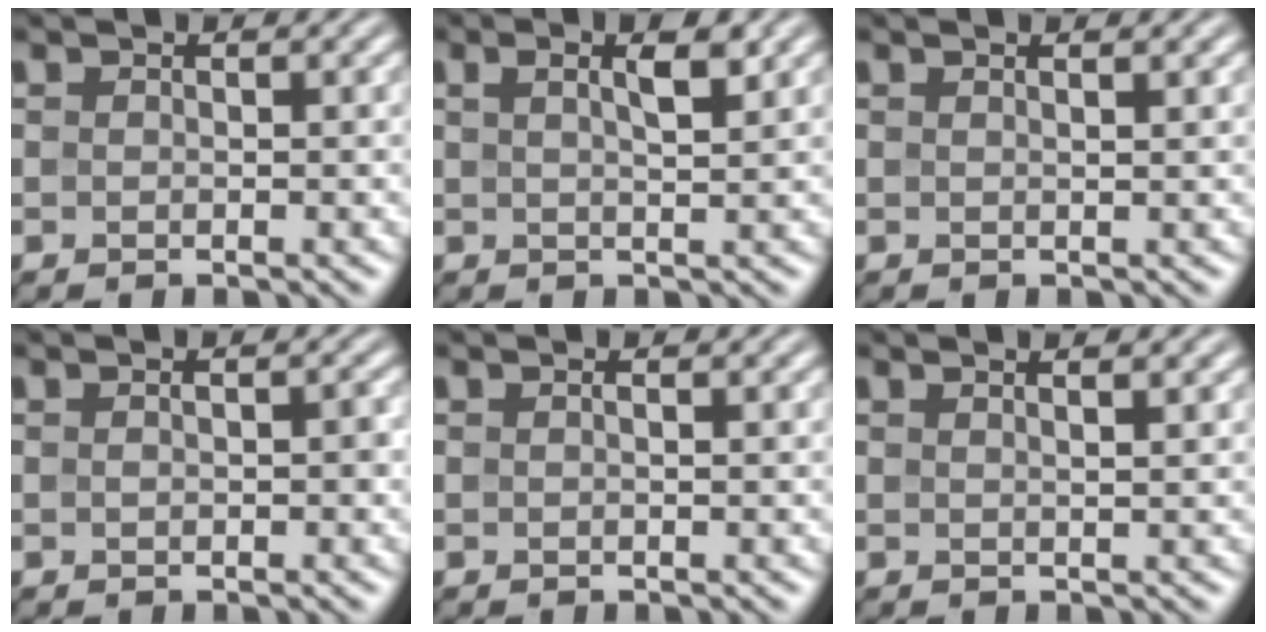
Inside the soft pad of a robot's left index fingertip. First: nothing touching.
{"total": 3.2, "force": [1.4, 0.9, 2.8], "torque": [-0.036, 0.009, 0.021]}
{"total": 1.7, "force": [1.0, 0.5, 1.2], "torque": [-0.008, 0.003, 0.001]}
{"total": 1.2, "force": [0.1, 0.5, 1.1], "torque": [-0.020, 0.002, 0.001]}
{"total": 0.5, "force": [0.2, 0.1, 0.5], "torque": [-0.008, 0.004, 0.001]}
{"total": 3.1, "force": [1.8, 1.3, 2.2], "torque": [-0.003, 0.011, -0.006]}